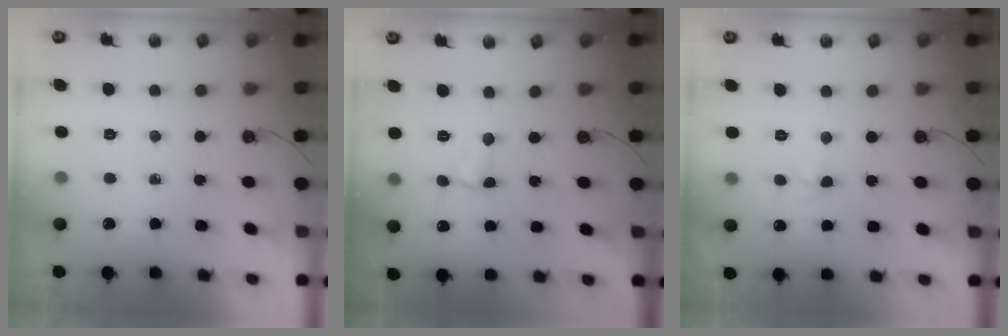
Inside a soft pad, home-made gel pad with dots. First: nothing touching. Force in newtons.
{"total": 3.0, "press": 1.2, "slide": 2.7}
{"total": 5.4, "press": 4.5, "slide": 3.0}